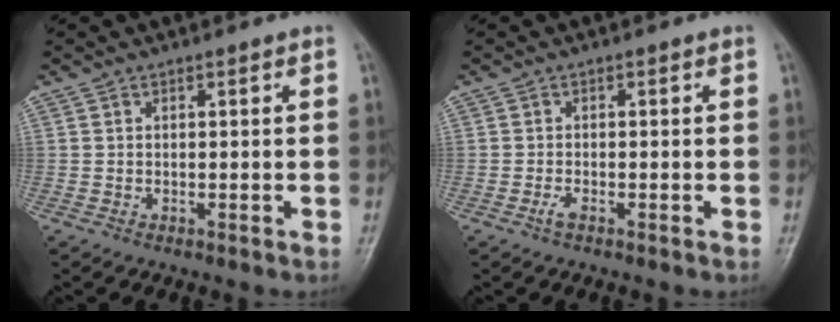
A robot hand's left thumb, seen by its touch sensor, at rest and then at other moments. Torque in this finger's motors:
{"motor_torque": [0.00, 0.01, 0.01, 0.01, 0.00]}